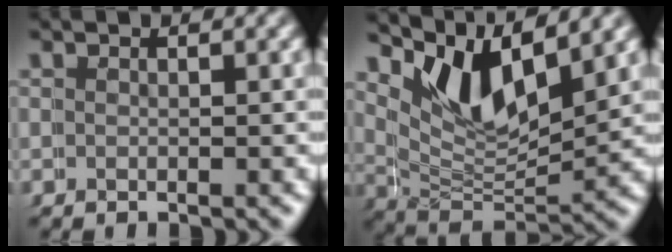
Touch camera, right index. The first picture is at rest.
{"total": 7.8, "force": [4.8, 3.8, 4.8], "torque": [-0.100, 0.002, 0.078]}